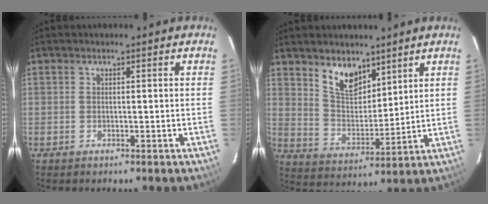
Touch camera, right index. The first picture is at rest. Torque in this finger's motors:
{"motor_torque": [0.18, 0.18, 0.24, 0.05]}